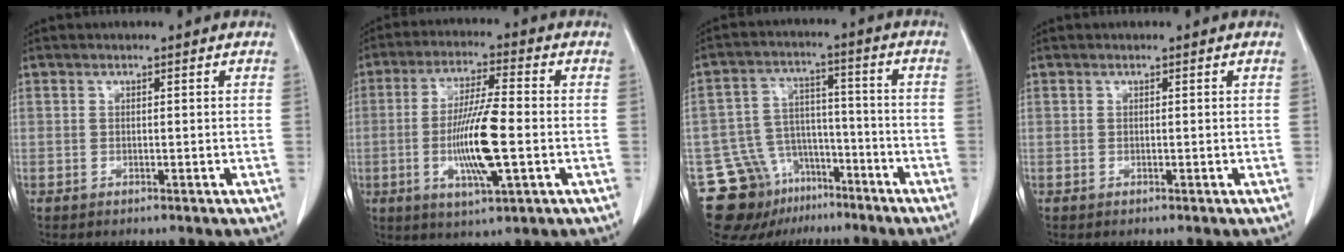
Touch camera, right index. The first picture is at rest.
{"total": 11.6, "force": [-2.1, 1.2, 11.3], "torque": [-0.216, -0.011, -0.041]}
{"total": 13.5, "force": [-9.7, 8.7, 3.7], "torque": [-0.072, 0.049, -0.154]}
{"total": 0.0}